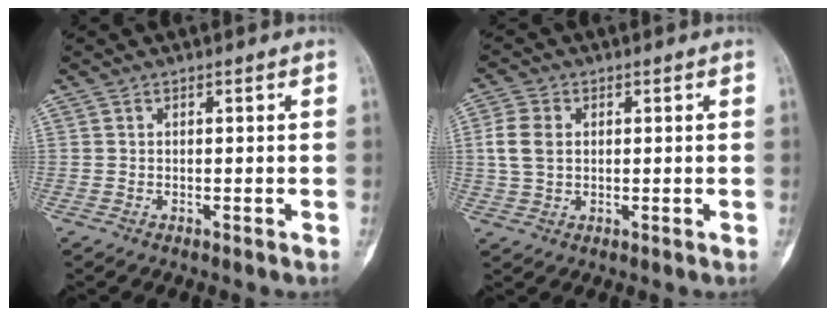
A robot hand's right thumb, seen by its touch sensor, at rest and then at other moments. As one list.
[{"total": 5.5, "force": [0.8, 4.0, 3.7], "torque": [-0.082, 0.005, 0.015]}]